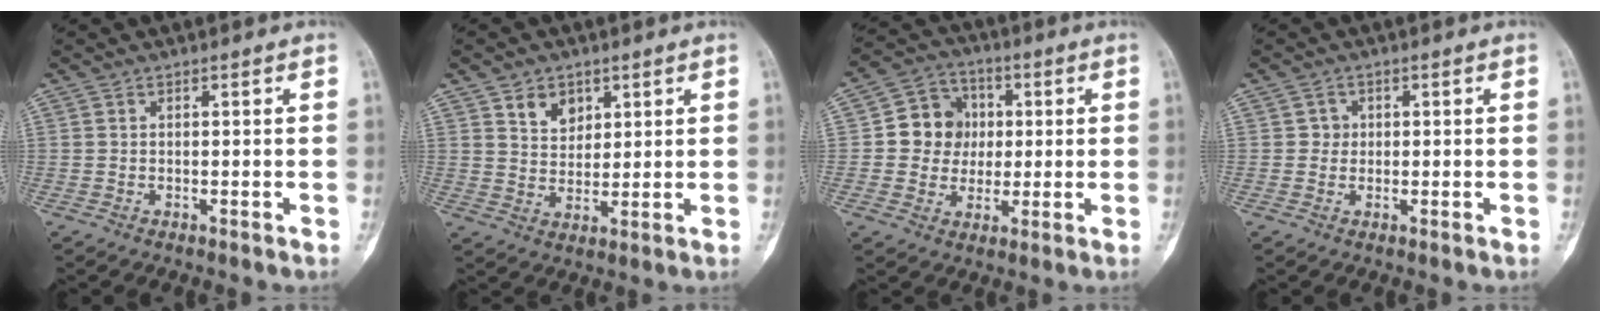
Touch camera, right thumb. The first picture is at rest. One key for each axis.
{"total": 5.7, "fx": 3.1, "fy": 4.1, "fz": 2.5, "tx": -0.018, "ty": -0.021, "tz": 0.058}
{"total": 9.9, "fx": 0.8, "fy": 9.1, "fz": 3.8, "tx": -0.012, "ty": 0.011, "tz": 0.007}
{"total": 1.8, "fx": 0.2, "fy": 1.8, "fz": 0.4, "tx": 0.006, "ty": 0.004, "tz": 0.000}